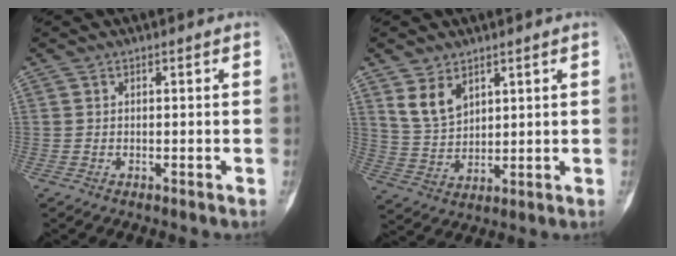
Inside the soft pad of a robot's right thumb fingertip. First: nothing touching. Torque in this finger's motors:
{"motor_torque": [-0.15, 0.15, 0.04, 0.02, 0.02]}